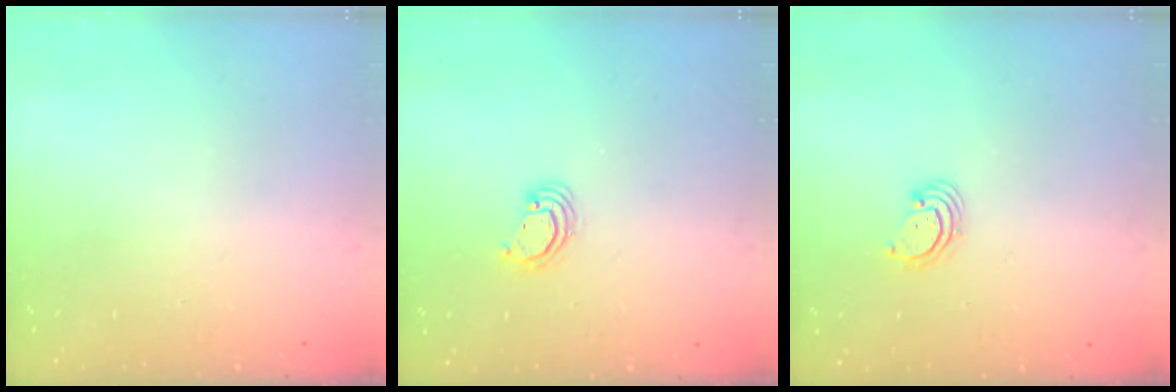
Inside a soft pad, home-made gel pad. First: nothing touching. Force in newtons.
{"total": 3.0, "press": 3.0, "slide": 0.3}
{"total": 2.5, "press": 2.5, "slide": 0.3}